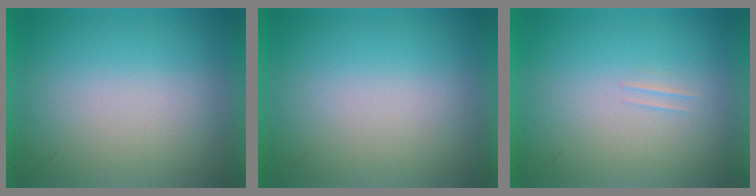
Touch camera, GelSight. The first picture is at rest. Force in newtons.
{"total": 0.0}
{"total": 1.1}